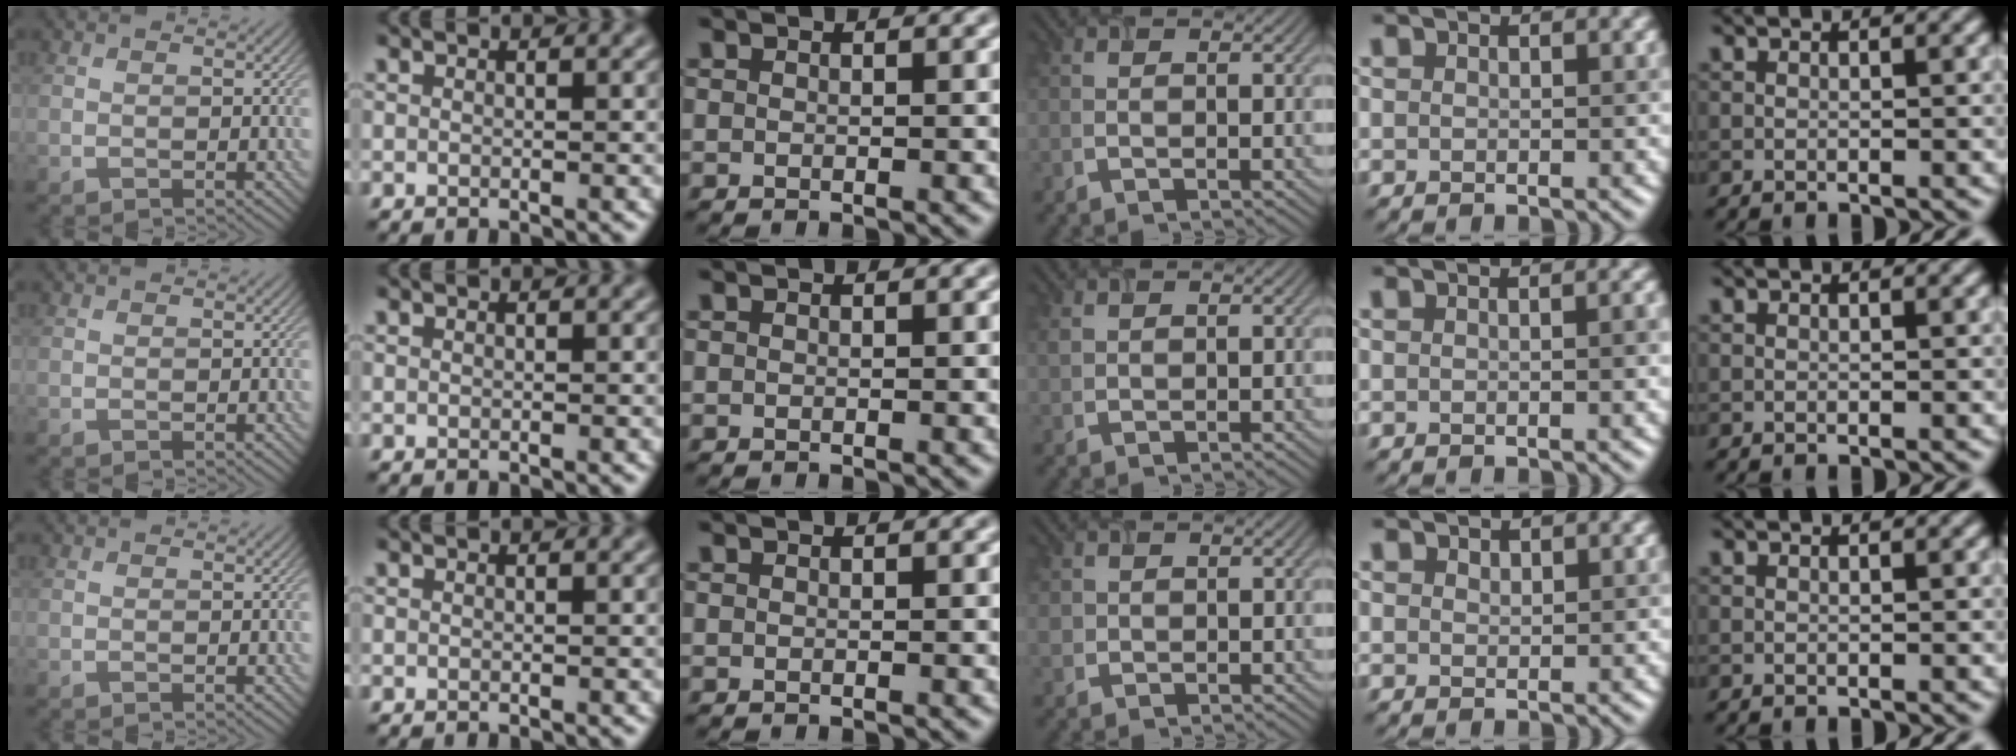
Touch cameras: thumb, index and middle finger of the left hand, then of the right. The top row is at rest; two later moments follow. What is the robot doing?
{"motion": "close", "object": "airpods case & airpods"}